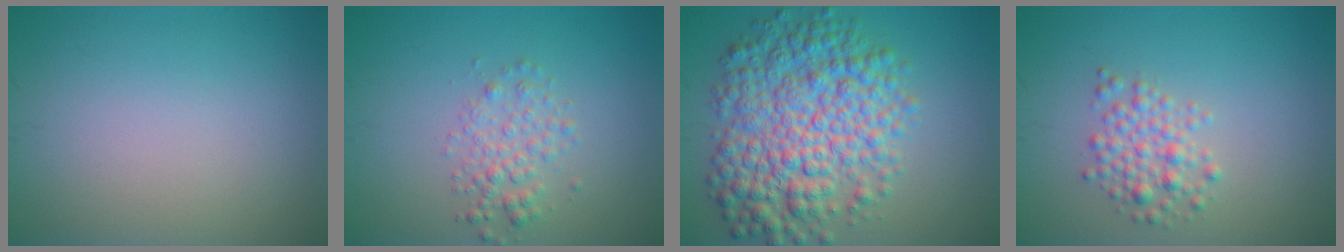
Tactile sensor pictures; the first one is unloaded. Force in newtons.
{"total": 2.3, "press": 2.3, "slide": 0.1}
{"total": 9.1, "press": 9.1, "slide": 0.1}
{"total": 2.6, "press": 2.6, "slide": 0.2}